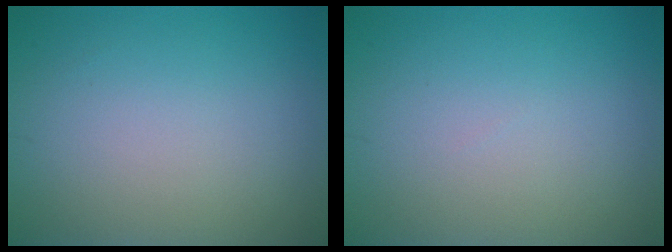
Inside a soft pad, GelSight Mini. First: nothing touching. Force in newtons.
{"total": 0.0}